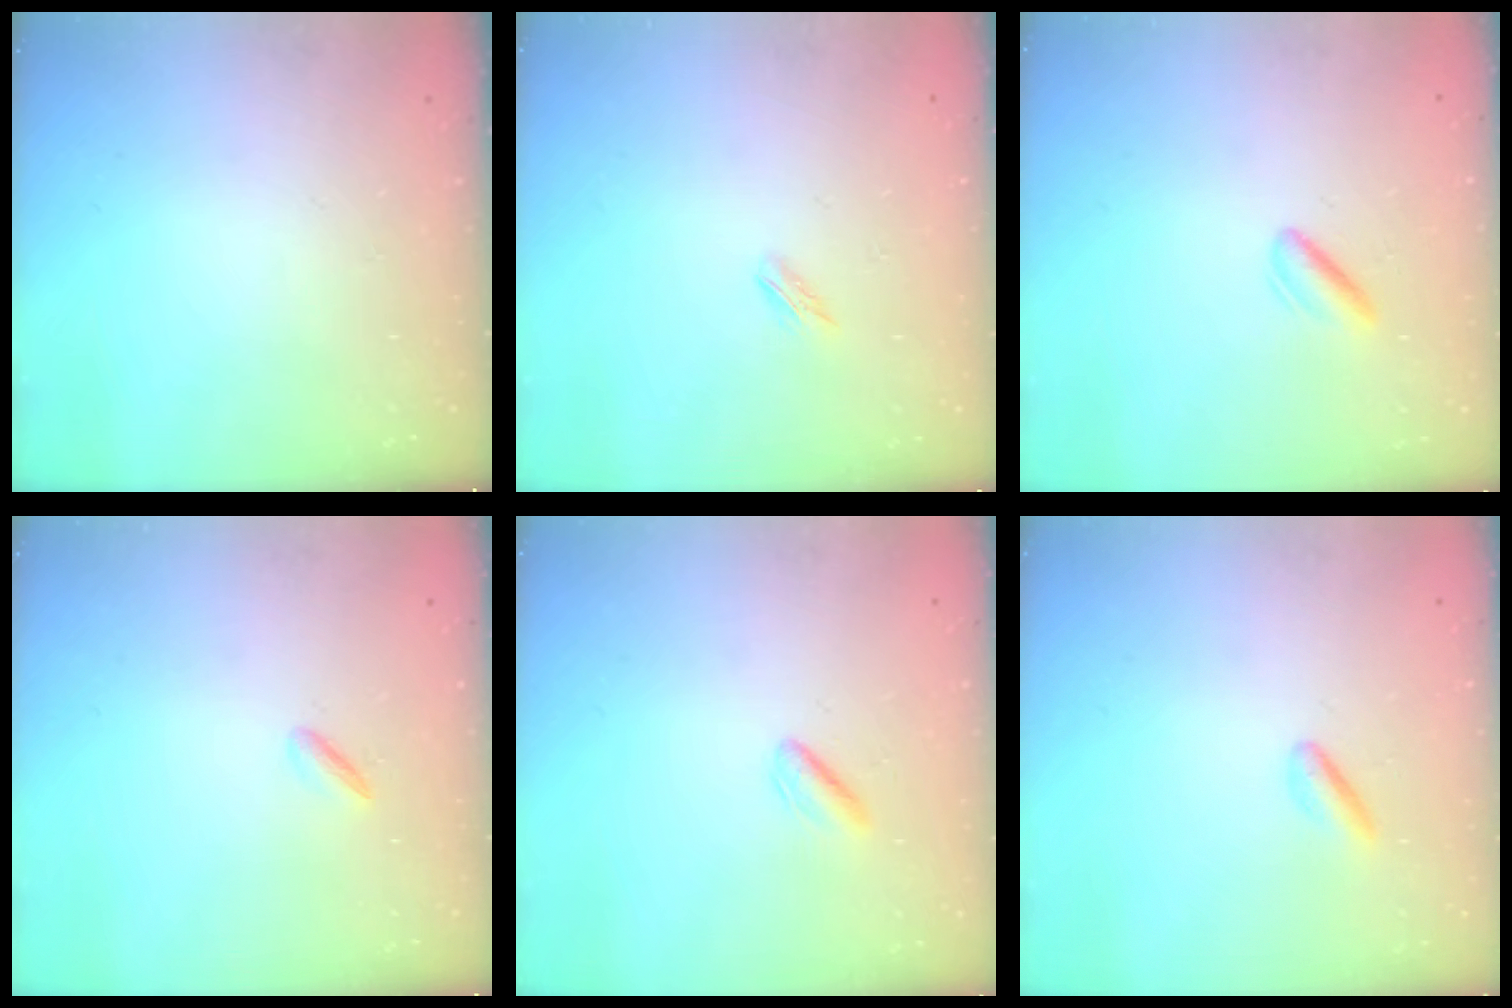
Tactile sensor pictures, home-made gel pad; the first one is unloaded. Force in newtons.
{"total": 1.7, "press": 1.5, "slide": 0.6}
{"total": 2.0, "press": 1.8, "slide": 0.9}
{"total": 1.9, "press": 1.8, "slide": 0.5}
{"total": 1.1, "press": 0.8, "slide": 0.8}
{"total": 1.2, "press": 1.1, "slide": 0.6}